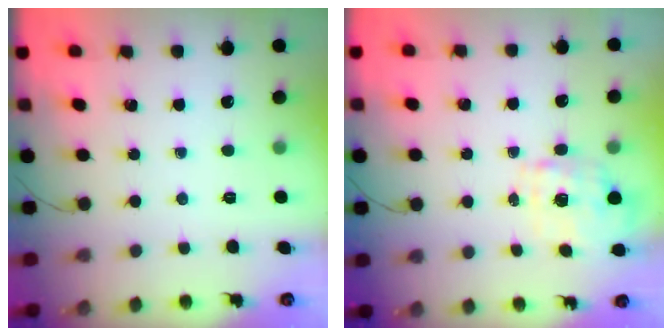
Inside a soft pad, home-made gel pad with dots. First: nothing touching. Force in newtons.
{"total": 1.8, "press": 1.7, "slide": 0.5}